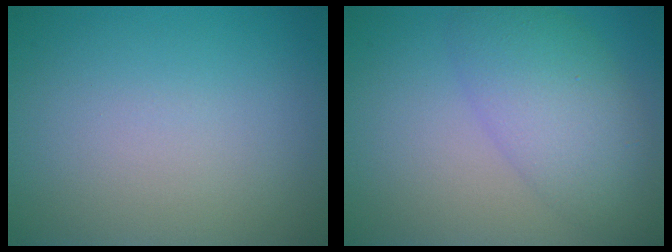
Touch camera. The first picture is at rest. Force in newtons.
{"total": 5.6, "press": 5.6, "slide": 0.3}